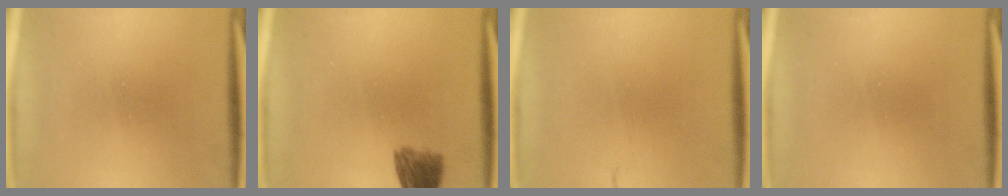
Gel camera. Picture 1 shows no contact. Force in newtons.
{"total": 5.3}
{"total": 1.6}
{"total": 0.0}